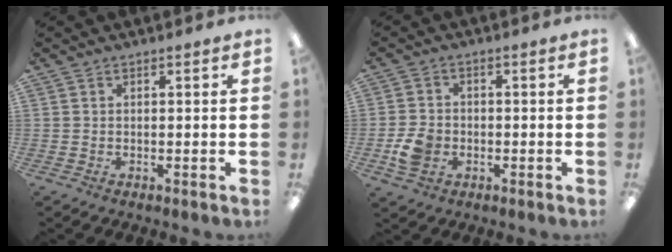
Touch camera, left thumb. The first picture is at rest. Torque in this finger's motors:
{"motor_torque": [-0.35, 0.50, 0.06, -0.17, 0.01]}